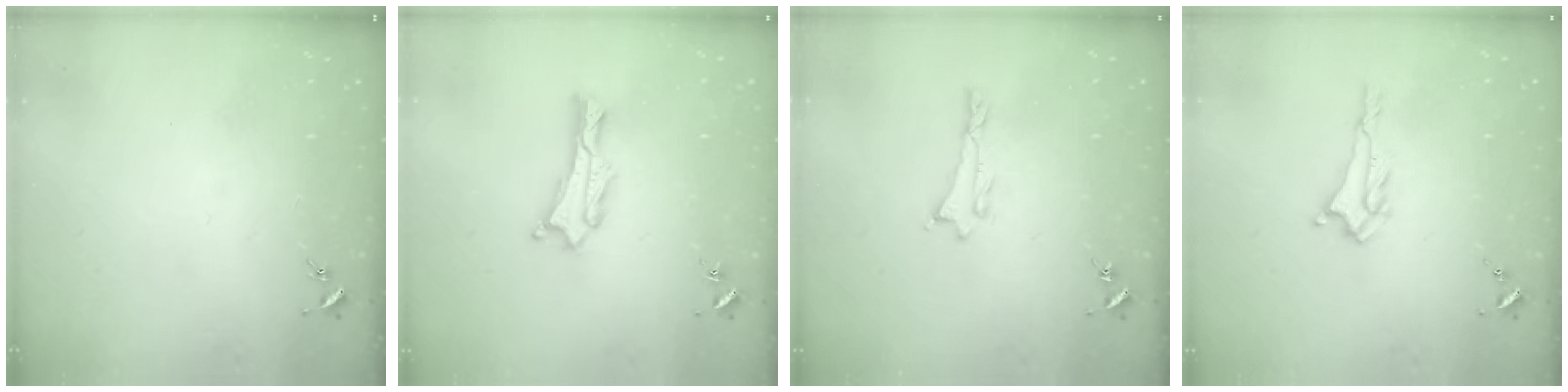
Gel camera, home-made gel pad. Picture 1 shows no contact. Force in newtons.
{"total": 0.8, "press": 0.7, "slide": 0.2}
{"total": 0.0}
{"total": 1.9, "press": 1.9, "slide": 0.4}